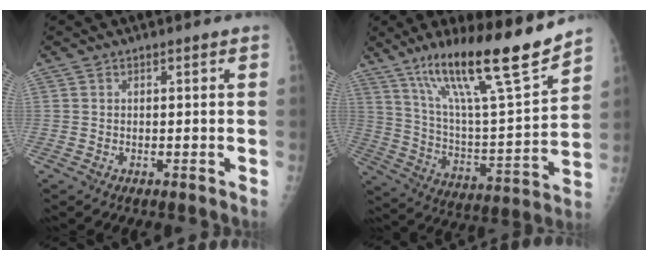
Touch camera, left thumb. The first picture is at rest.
{"total": 22.3, "force": [15.8, 2.7, 15.6], "torque": [-0.240, -0.070, 0.276]}